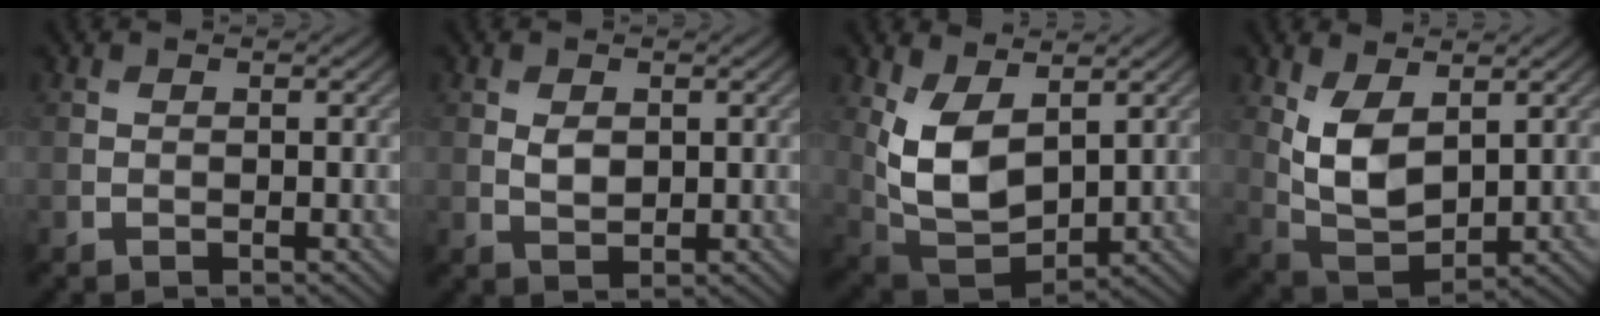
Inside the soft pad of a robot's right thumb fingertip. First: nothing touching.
{"total": 2.1, "force": [0.5, 1.3, 1.5], "torque": [-0.034, -0.004, 0.012]}
{"total": 9.2, "force": [2.9, 5.1, 7.1], "torque": [-0.176, -0.007, 0.057]}
{"total": 7.3, "force": [2.3, 3.9, 5.7], "torque": [-0.127, -0.007, 0.047]}